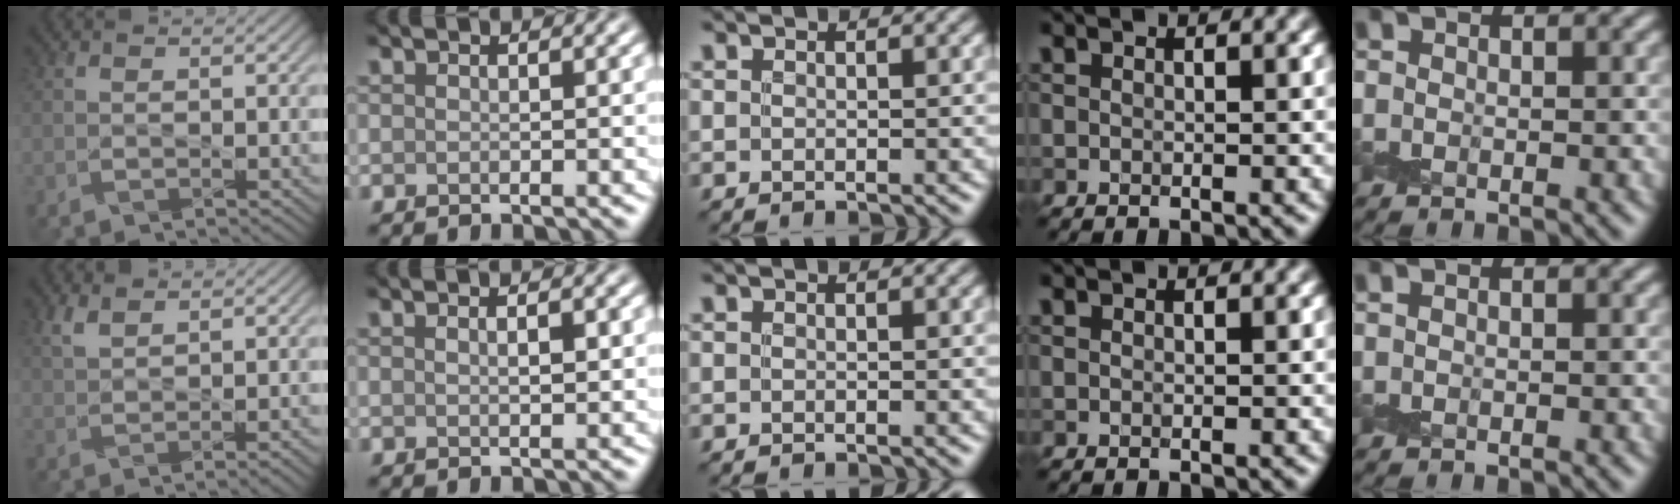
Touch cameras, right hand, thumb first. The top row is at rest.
{"thumb": {"total": 2.9, "force": [1.7, 0.9, 2.2], "torque": [-0.055, 0.006, 0.038]}, "index": {"total": 1.1, "force": [0.4, 0.3, 1.0], "torque": [-0.017, 0.000, 0.007]}}